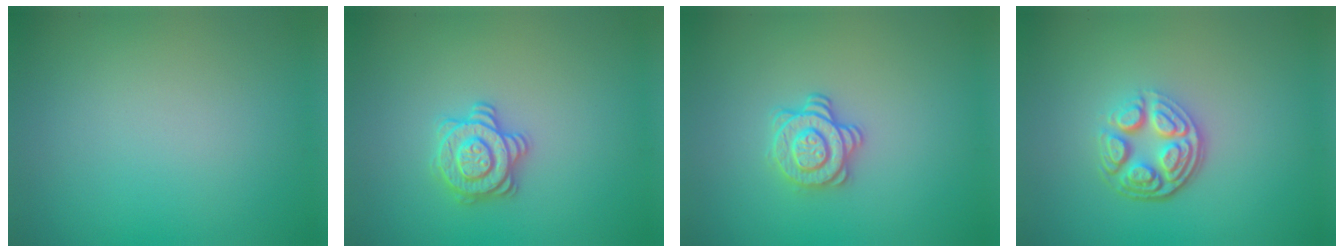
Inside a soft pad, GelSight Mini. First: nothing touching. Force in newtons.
{"total": 2.8, "press": 2.7, "slide": 0.7}
{"total": 3.0, "press": 2.6, "slide": 1.4}
{"total": 4.5, "press": 3.3, "slide": 3.0}